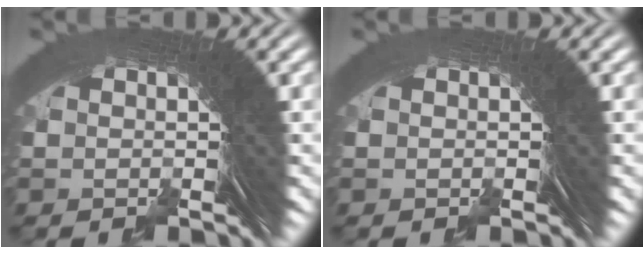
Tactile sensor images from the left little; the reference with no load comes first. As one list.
[{"total": 0.0}]